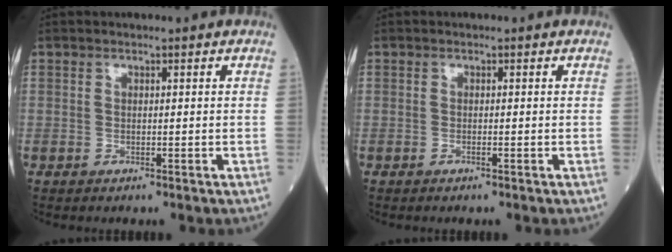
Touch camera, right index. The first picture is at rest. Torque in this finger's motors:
{"motor_torque": [-0.07, 0.05, -0.09, -0.01]}